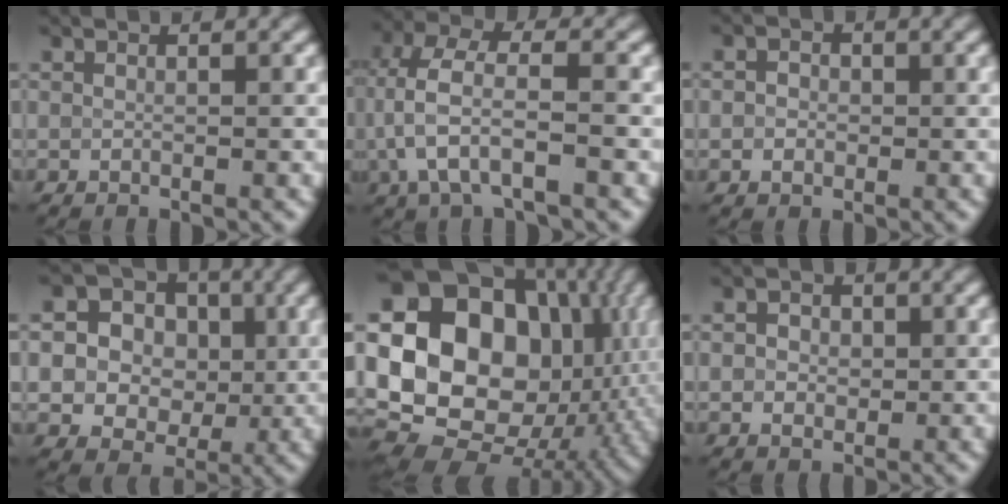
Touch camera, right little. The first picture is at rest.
{"total": 5.9, "force": [-0.9, 2.7, 5.2], "torque": [-0.103, 0.016, -0.020]}
{"total": 1.3, "force": [-0.2, 1.2, 0.5], "torque": [-0.005, 0.001, -0.007]}
{"total": 8.1, "force": [0.1, 7.1, 3.8], "torque": [-0.053, 0.008, -0.012]}
{"total": 19.5, "force": [1.6, 15.3, 12.0], "torque": [-0.216, 0.007, 0.050]}
{"total": 2.2, "force": [0.3, 1.9, 1.1], "torque": [-0.011, 0.000, 0.000]}